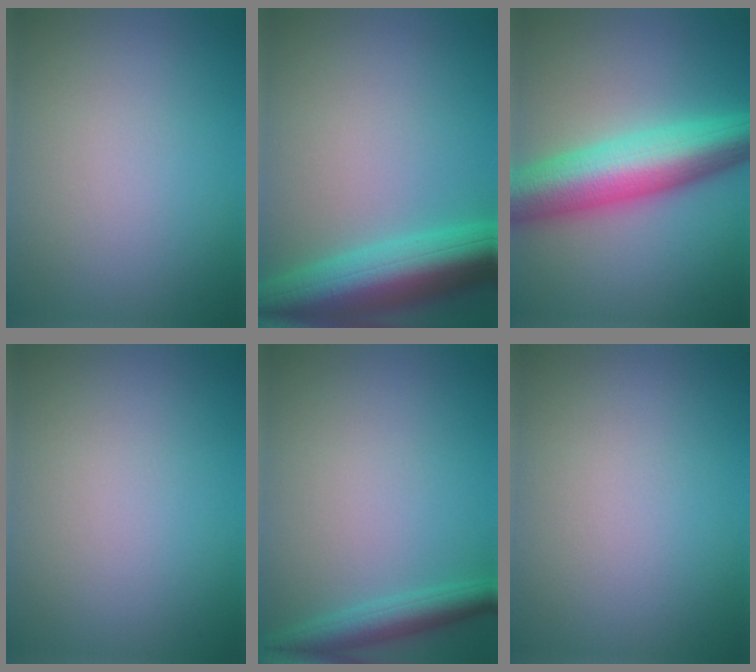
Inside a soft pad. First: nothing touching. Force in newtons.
{"total": 9.4, "press": 9.4, "slide": 0.5}
{"total": 9.5, "press": 9.5, "slide": 0.2}
{"total": 0.0}
{"total": 3.3, "press": 3.3, "slide": 0.1}
{"total": 0.0}